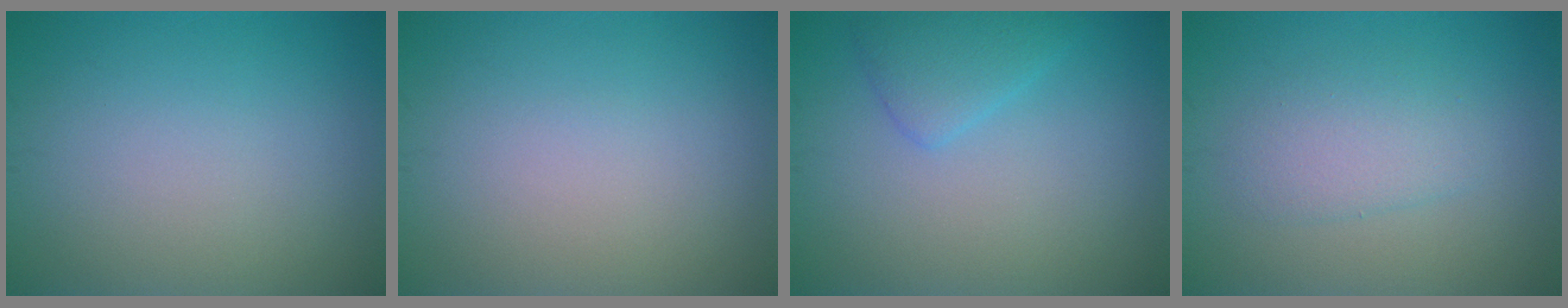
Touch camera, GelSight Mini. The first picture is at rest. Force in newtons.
{"total": 0.0}
{"total": 2.3, "press": 2.3, "slide": 0.2}
{"total": 2.6, "press": 2.6, "slide": 0.2}